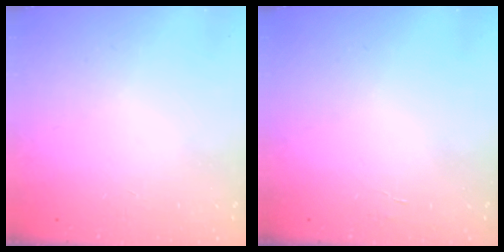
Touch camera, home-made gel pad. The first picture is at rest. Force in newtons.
{"total": 1.3, "press": 1.3, "slide": 0.1}